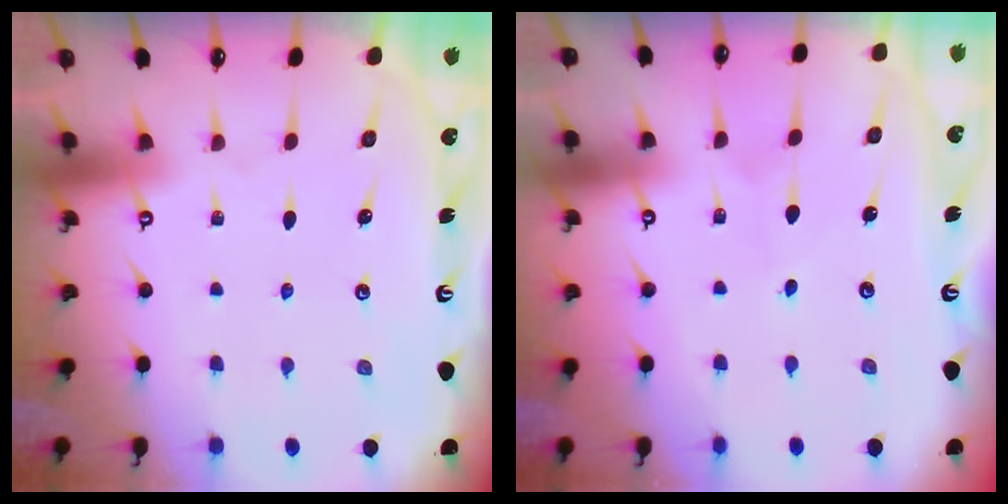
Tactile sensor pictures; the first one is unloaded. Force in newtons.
{"total": 2.6, "press": 2.6, "slide": 0.2}